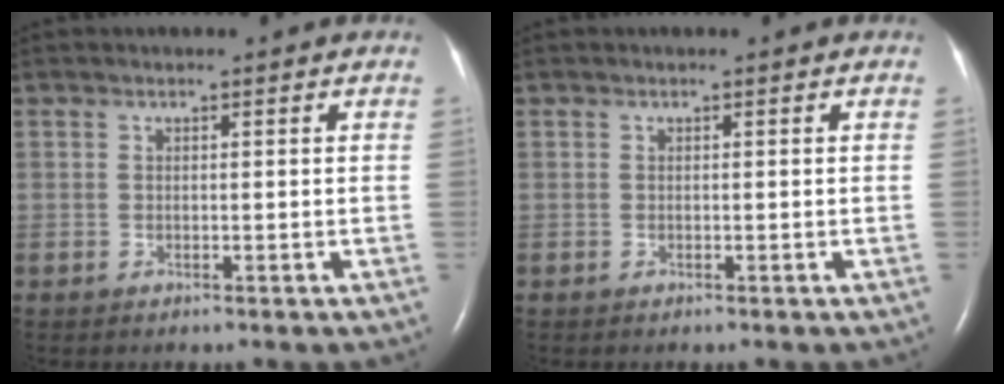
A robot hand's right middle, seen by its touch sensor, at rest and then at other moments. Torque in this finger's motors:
{"motor_torque": [-0.05, 0.09, 0.00, 0.01]}